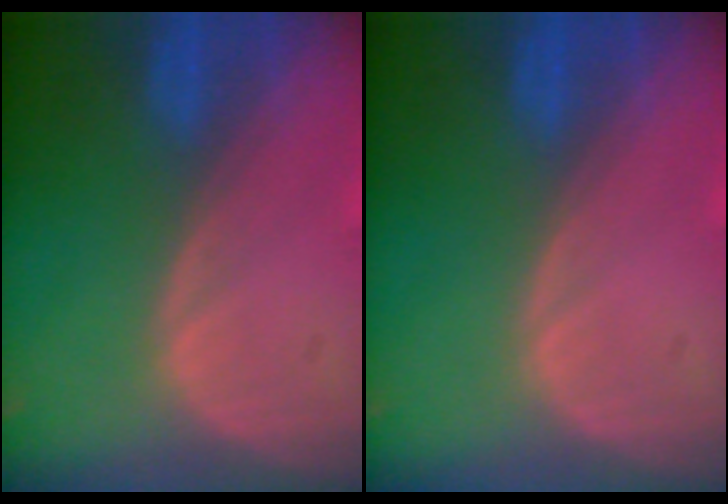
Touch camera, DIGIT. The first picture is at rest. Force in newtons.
{"total": 0.0}